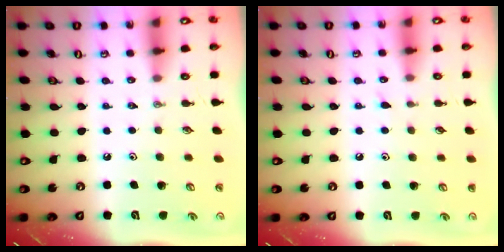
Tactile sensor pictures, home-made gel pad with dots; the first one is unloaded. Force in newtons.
{"total": 5.9, "press": 5.8, "slide": 0.8}